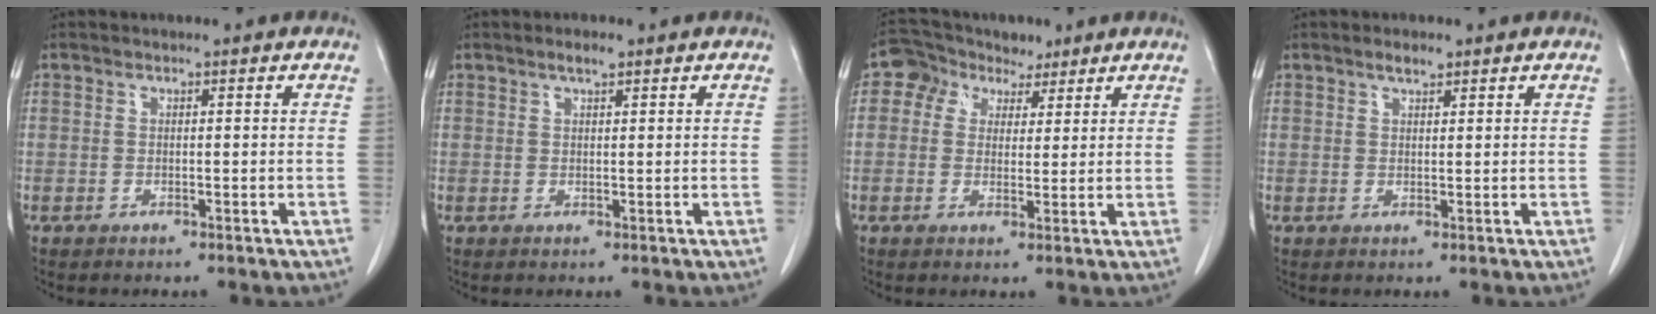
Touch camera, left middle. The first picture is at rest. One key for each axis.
{"total": 1.5, "fx": 1.1, "fy": 0.3, "fz": 1.1, "tx": -0.023, "ty": 0.002, "tz": 0.019}
{"total": 5.7, "fx": 3.3, "fy": 4.5, "fz": 1.3, "tx": -0.023, "ty": 0.033, "tz": 0.057}
{"total": 1.6, "fx": 1.2, "fy": 0.4, "fz": 1.0, "tx": -0.021, "ty": 0.001, "tz": 0.023}